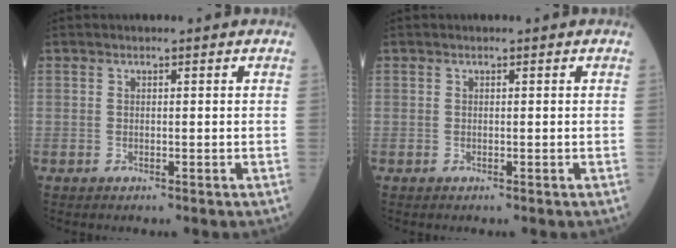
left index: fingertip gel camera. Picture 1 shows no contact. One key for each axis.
{"total": 0.0}